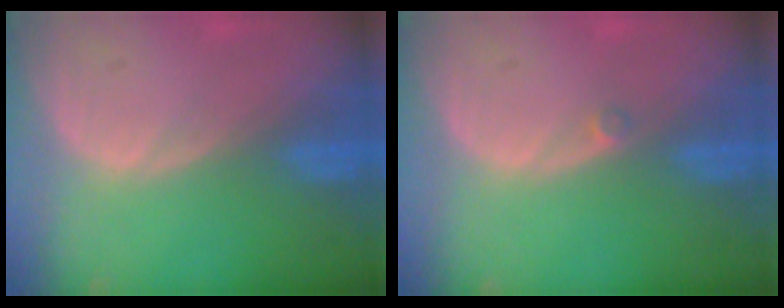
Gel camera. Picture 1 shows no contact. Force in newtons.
{"total": 0.8, "press": 0.6, "slide": 0.4}